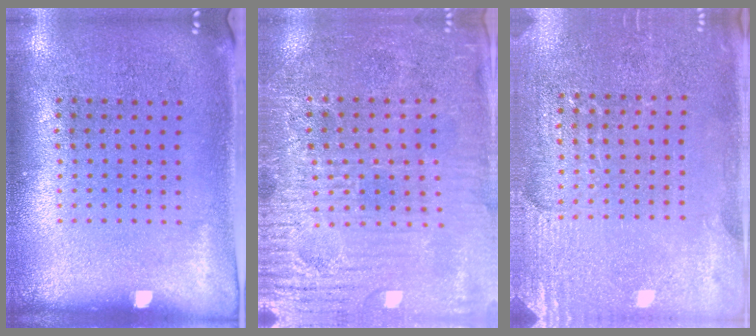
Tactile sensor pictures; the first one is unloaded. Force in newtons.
{"total": 3.5, "press": 3.4, "slide": 0.8}
{"total": 2.9, "press": 2.8, "slide": 0.6}